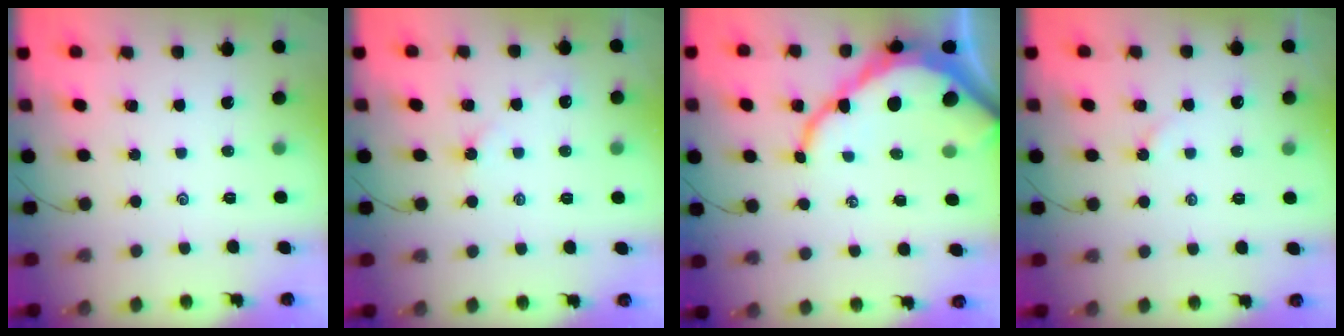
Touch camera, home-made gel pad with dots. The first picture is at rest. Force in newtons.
{"total": 2.2, "press": 2.1, "slide": 0.4}
{"total": 15.9, "press": 15.8, "slide": 1.6}
{"total": 2.0, "press": 1.9, "slide": 0.3}